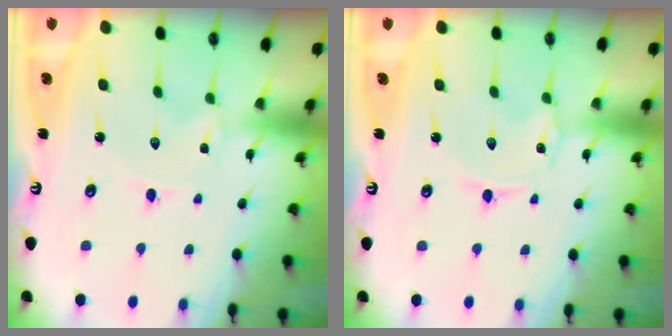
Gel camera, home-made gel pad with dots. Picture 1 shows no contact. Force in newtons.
{"total": 1.4, "press": 1.3, "slide": 0.3}